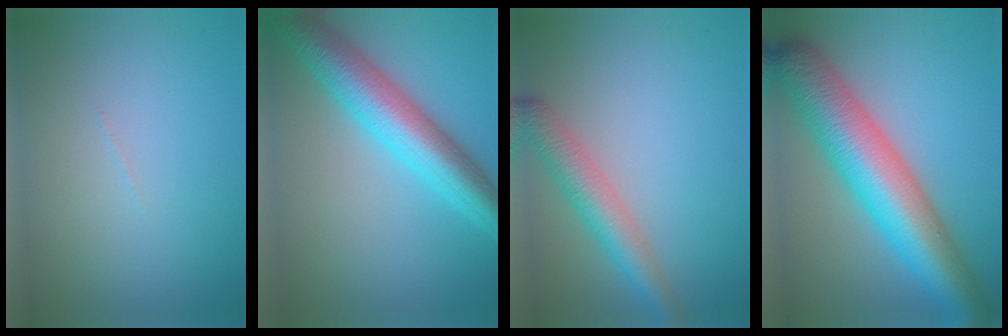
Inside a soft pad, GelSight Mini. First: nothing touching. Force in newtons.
{"total": 8.2, "press": 8.2, "slide": 0.3}
{"total": 4.2, "press": 4.2, "slide": 0.2}
{"total": 11.2, "press": 11.2, "slide": 0.3}